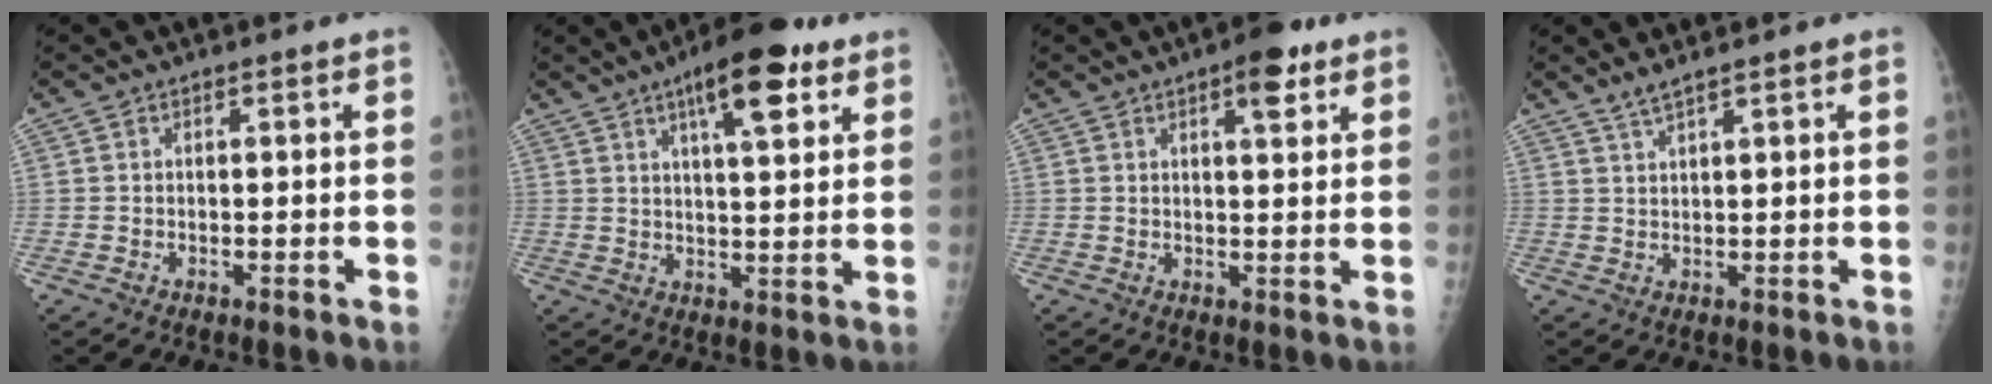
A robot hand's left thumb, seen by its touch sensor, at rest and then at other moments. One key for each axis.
{"total": 12.7, "fx": 6.9, "fy": 4.0, "fz": 9.8, "tx": -0.126, "ty": -0.021, "tz": 0.099}
{"total": 6.1, "fx": 3.5, "fy": 2.2, "fz": 4.6, "tx": -0.049, "ty": -0.013, "tz": 0.042}
{"total": 2.8, "fx": 2.4, "fy": -0.1, "fz": 1.6, "tx": -0.036, "ty": -0.007, "tz": 0.051}